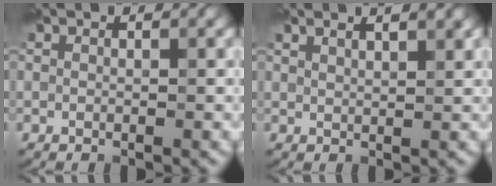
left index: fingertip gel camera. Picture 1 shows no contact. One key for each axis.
{"total": 2.6, "fx": 1.9, "fy": 0.8, "fz": 1.6, "tx": -0.006, "ty": 0.005, "tz": 0.016}